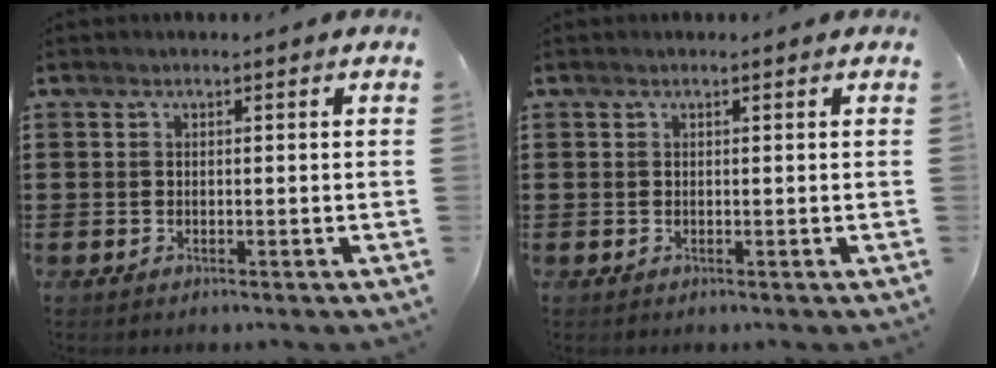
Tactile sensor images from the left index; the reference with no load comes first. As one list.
[{"total": 0.0}]